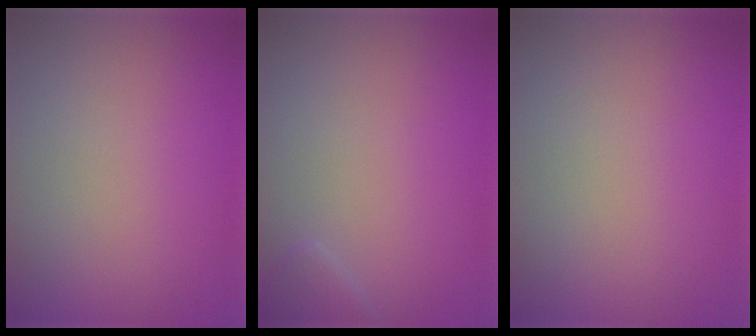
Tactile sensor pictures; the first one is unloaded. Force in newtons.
{"total": 1.1, "press": 1.1, "slide": 0.1}
{"total": 0.0}